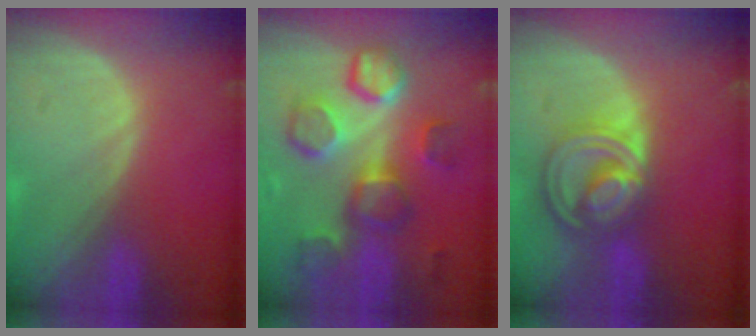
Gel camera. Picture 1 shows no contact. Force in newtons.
{"total": 9.6, "press": 9.5, "slide": 0.9}
{"total": 8.7, "press": 7.4, "slide": 4.6}